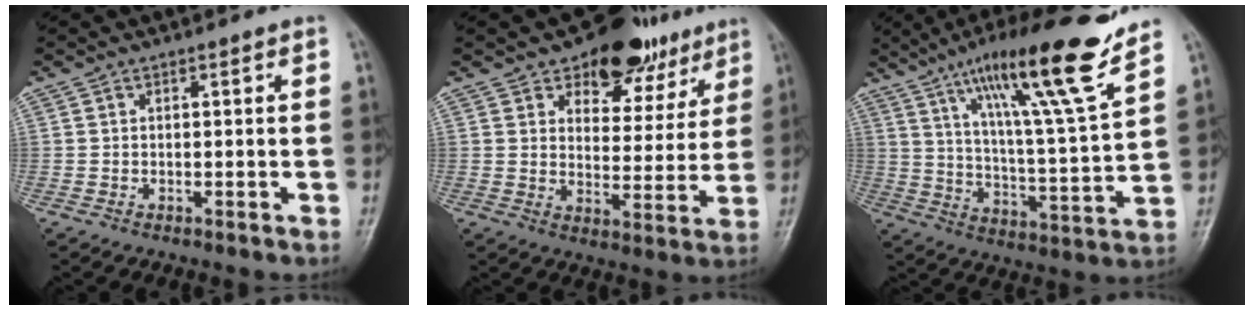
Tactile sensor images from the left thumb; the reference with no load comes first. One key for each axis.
{"total": 14.7, "fx": 10.1, "fy": 8.3, "fz": 6.7, "tx": -0.029, "ty": -0.055, "tz": 0.140}
{"total": 20.5, "fx": 13.4, "fy": 1.5, "fz": 15.4, "tx": -0.231, "ty": -0.061, "tz": 0.218}